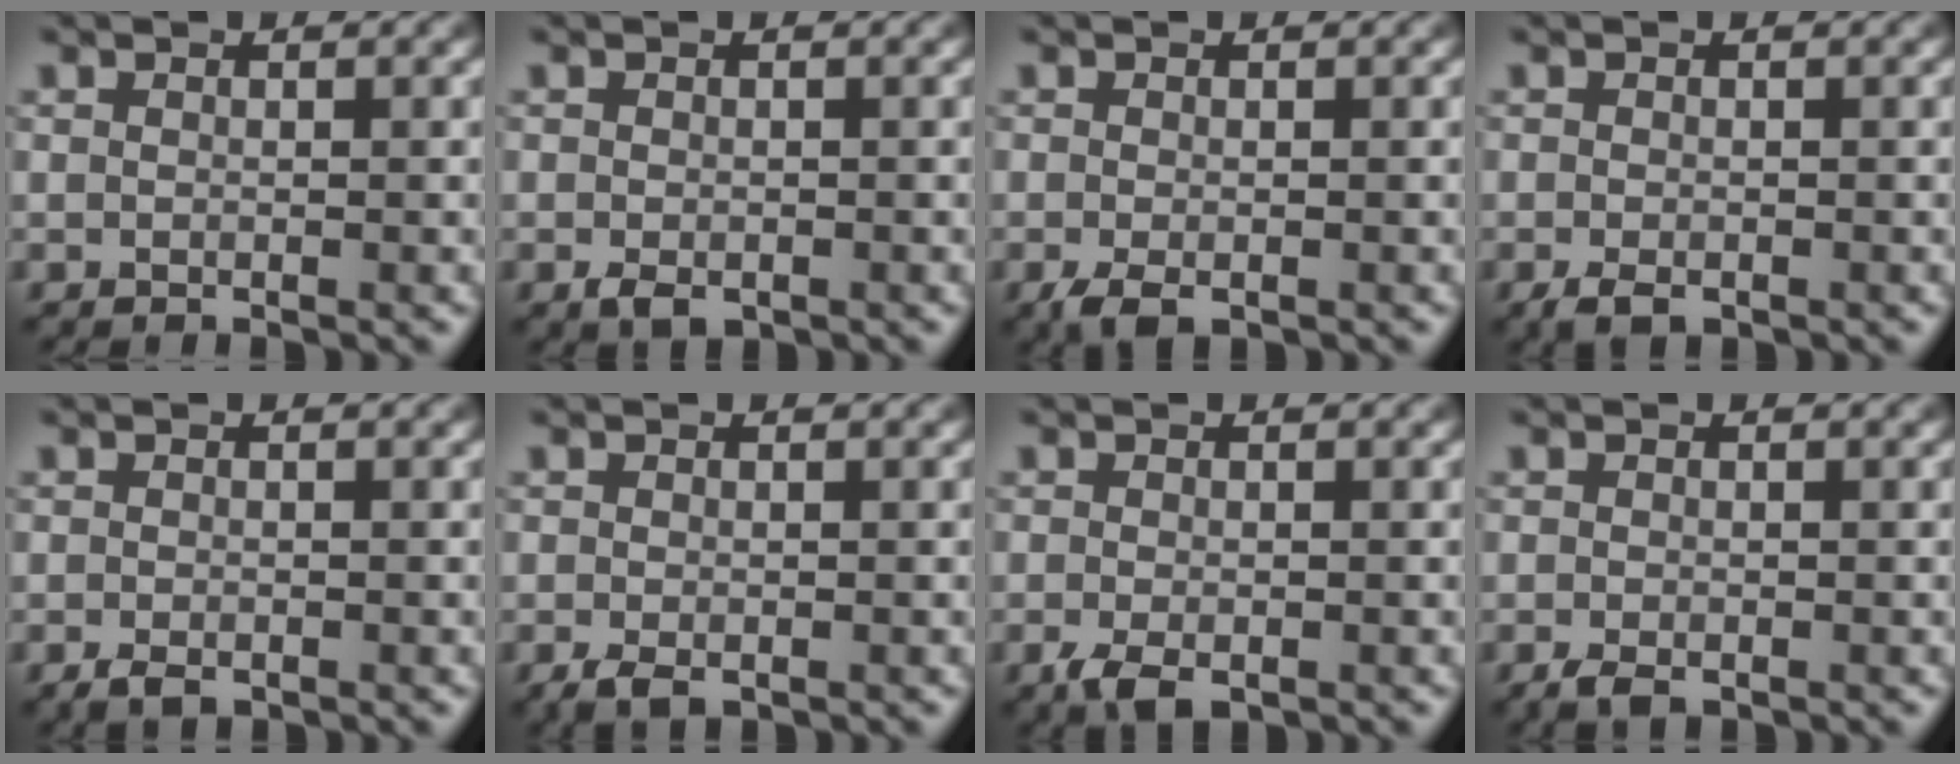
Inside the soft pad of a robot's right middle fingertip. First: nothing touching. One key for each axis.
{"total": 1.5, "fx": -0.7, "fy": 0.9, "fz": 1.0, "tx": -0.020, "ty": -0.005, "tz": -0.012}
{"total": 2.0, "fx": -1.1, "fy": 0.9, "fz": 1.4, "tx": -0.032, "ty": -0.009, "tz": -0.020}
{"total": 1.8, "fx": -1.1, "fy": 0.8, "fz": 1.1, "tx": -0.024, "ty": -0.006, "tz": -0.020}
{"total": 1.5, "fx": -1.0, "fy": 0.7, "fz": 0.9, "tx": -0.017, "ty": -0.005, "tz": -0.018}
{"total": 1.7, "fx": -1.1, "fy": 0.8, "fz": 1.2, "tx": -0.026, "ty": -0.008, "tz": -0.020}
{"total": 2.5, "fx": -1.3, "fy": 1.2, "fz": 1.7, "tx": -0.036, "ty": -0.008, "tz": -0.024}
{"total": 1.5, "fx": -1.0, "fy": 0.6, "fz": 0.9, "tx": -0.019, "ty": -0.006, "tz": -0.019}